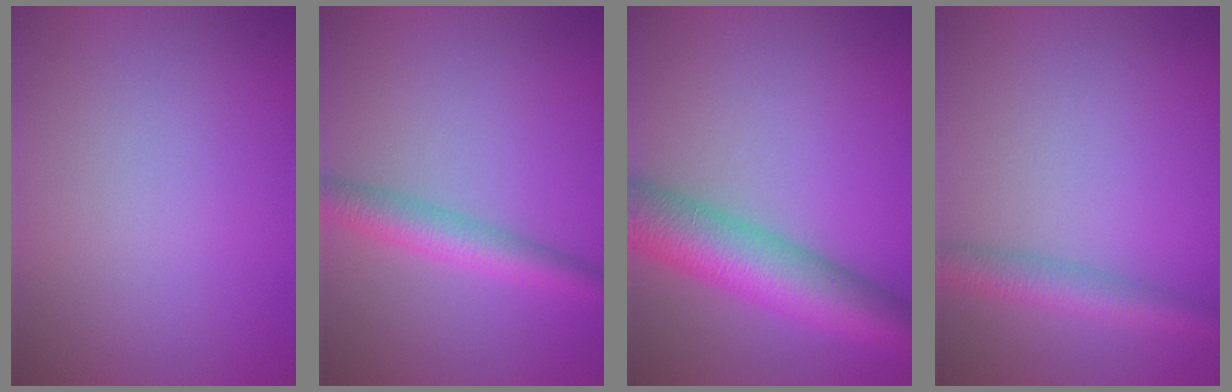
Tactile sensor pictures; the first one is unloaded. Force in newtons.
{"total": 3.9, "press": 3.9, "slide": 0.2}
{"total": 9.3, "press": 9.3, "slide": 0.3}
{"total": 3.5, "press": 3.5, "slide": 0.1}